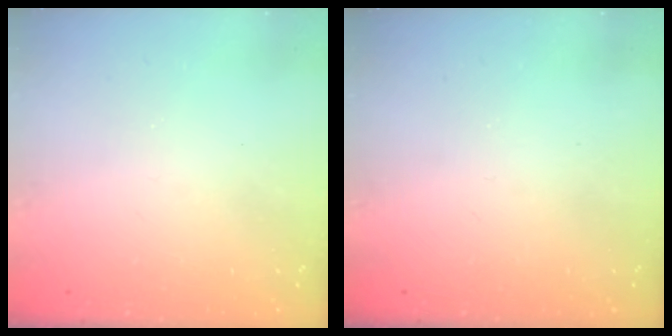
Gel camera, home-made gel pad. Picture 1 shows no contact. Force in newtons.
{"total": 0.0}